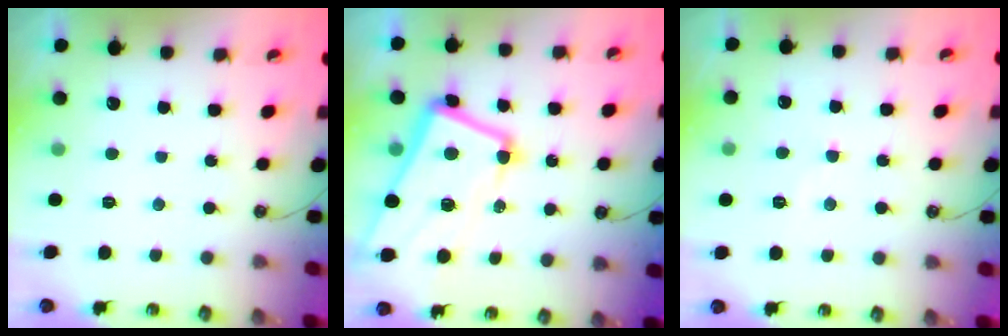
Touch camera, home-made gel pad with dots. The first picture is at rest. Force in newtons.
{"total": 11.5, "press": 11.3, "slide": 2.2}
{"total": 2.0, "press": 2.0, "slide": 0.4}